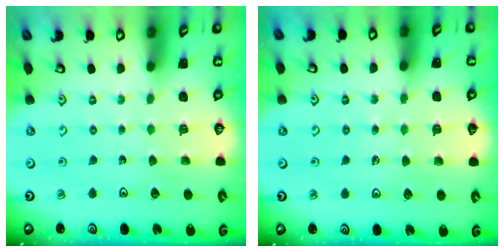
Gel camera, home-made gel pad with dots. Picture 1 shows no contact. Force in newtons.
{"total": 4.5, "press": 4.0, "slide": 2.0}